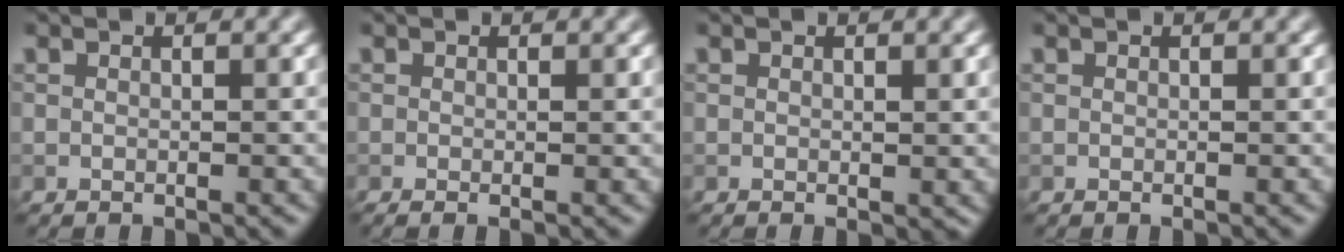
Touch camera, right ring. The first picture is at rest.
{"total": 0.8, "force": [-0.2, 0.1, 0.8], "torque": [-0.013, -0.005, -0.003]}
{"total": 0.6, "force": [0.1, 0.2, 0.5], "torque": [-0.003, -0.002, 0.001]}
{"total": 0.0}